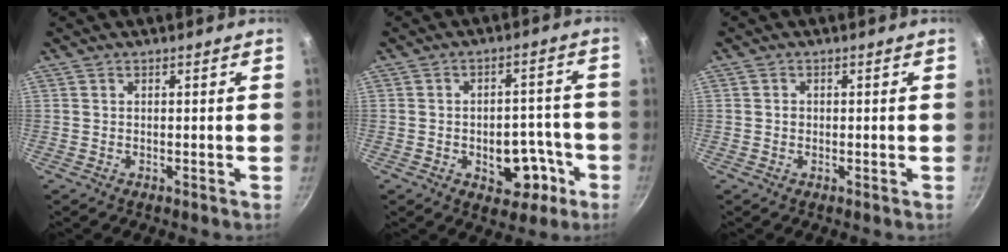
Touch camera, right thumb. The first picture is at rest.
{"total": 9.6, "force": [-3.6, 6.3, 6.3], "torque": [-0.045, 0.029, -0.040]}
{"total": 1.0, "force": [0.0, 0.9, 0.4], "torque": [-0.006, 0.004, -0.001]}